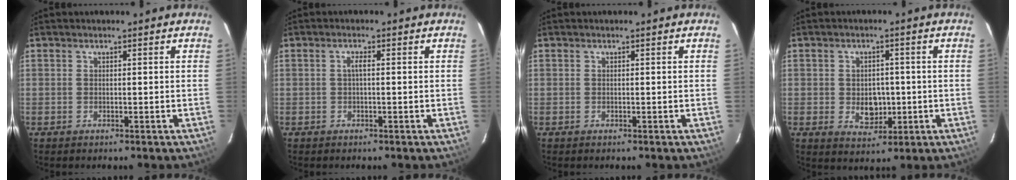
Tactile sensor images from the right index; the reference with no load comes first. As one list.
[{"total": 1.0, "force": [-0.1, 0.2, 1.0], "torque": [-0.018, 0.005, -0.003]}, {"total": 0.0}, {"total": 5.6, "force": [-0.8, 4.3, 3.5], "torque": [-0.061, -0.001, -0.002]}]